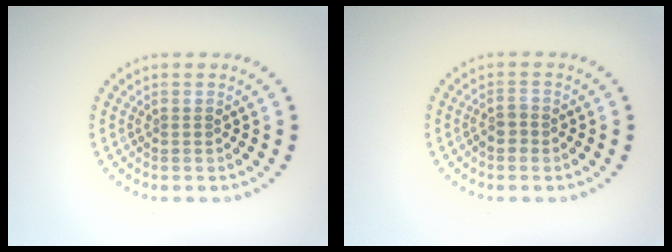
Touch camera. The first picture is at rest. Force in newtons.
{"total": 1.5, "press": 1.3, "slide": 0.9}